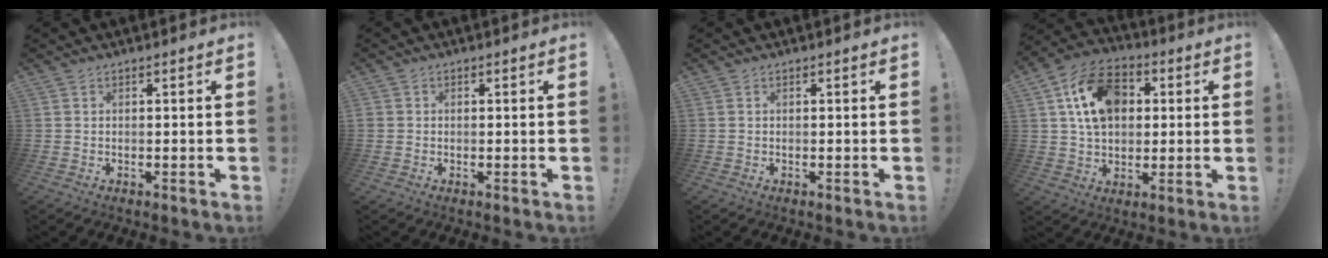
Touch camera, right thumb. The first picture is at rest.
{"total": 1.1, "force": [-0.2, 1.1, 0.3], "torque": [-0.006, 0.004, -0.004]}
{"total": 0.0}
{"total": 16.4, "force": [4.7, 12.0, 10.2], "torque": [-0.163, -0.001, 0.091]}